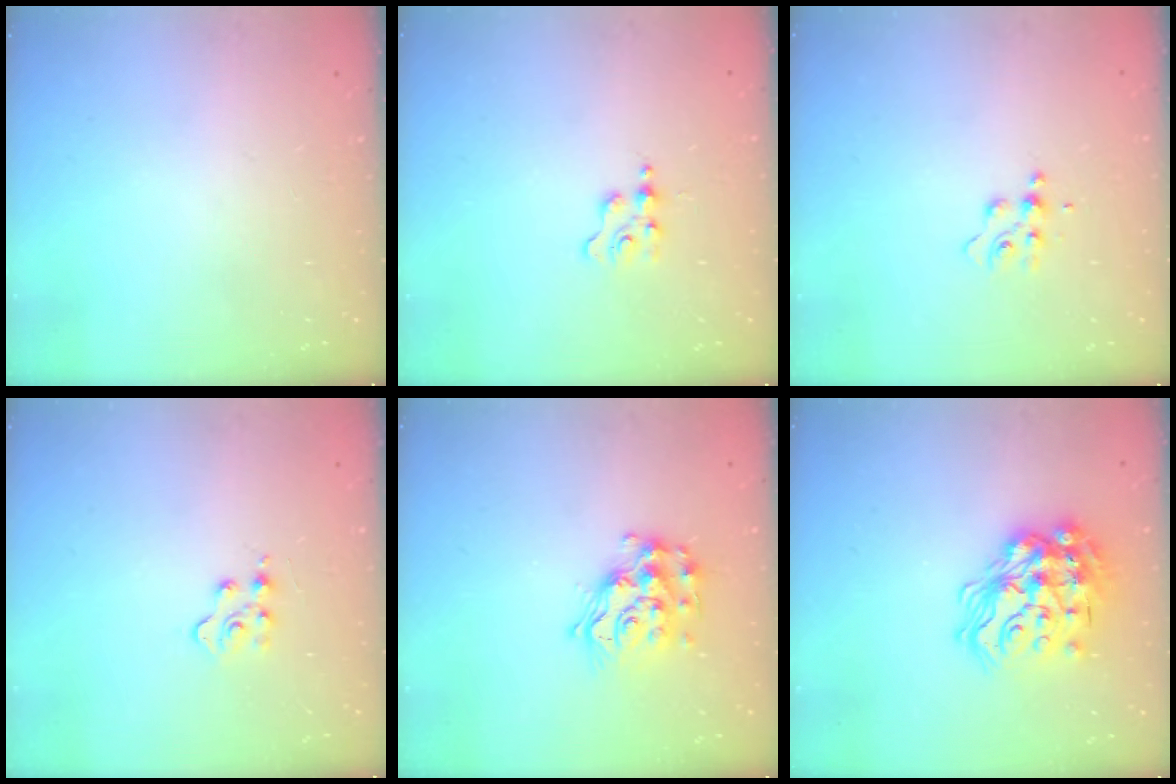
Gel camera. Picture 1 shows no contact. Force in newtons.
{"total": 2.0, "press": 2.0, "slide": 0.2}
{"total": 6.0, "press": 6.0, "slide": 0.7}
{"total": 3.5, "press": 3.4, "slide": 0.6}
{"total": 13.7, "press": 13.7, "slide": 0.6}
{"total": 19.0, "press": 18.9, "slide": 2.2}